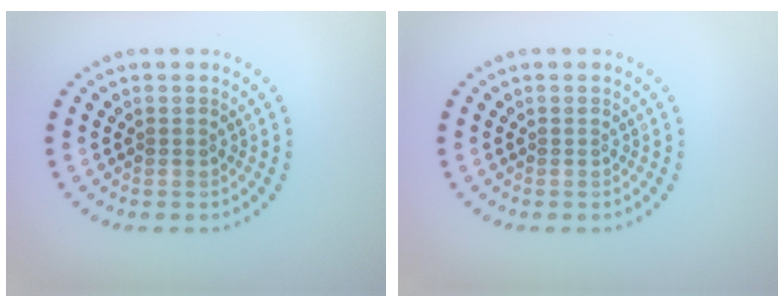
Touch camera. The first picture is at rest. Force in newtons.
{"total": 0.0}